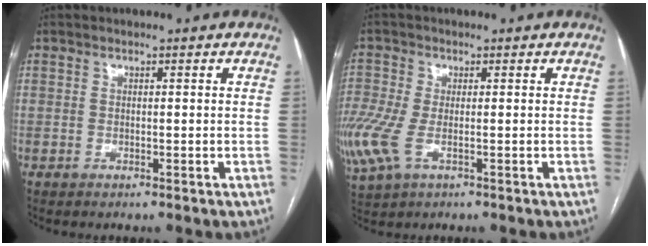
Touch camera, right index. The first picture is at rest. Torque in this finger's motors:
{"motor_torque": [1.89, -0.25, 1.05, 0.21]}